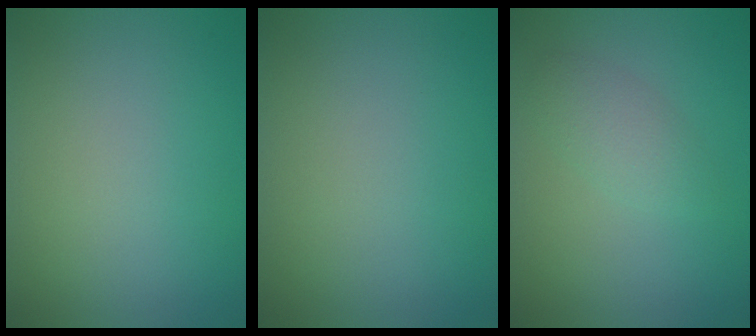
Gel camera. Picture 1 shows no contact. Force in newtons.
{"total": 0.0}
{"total": 1.9, "press": 1.9, "slide": 0.1}